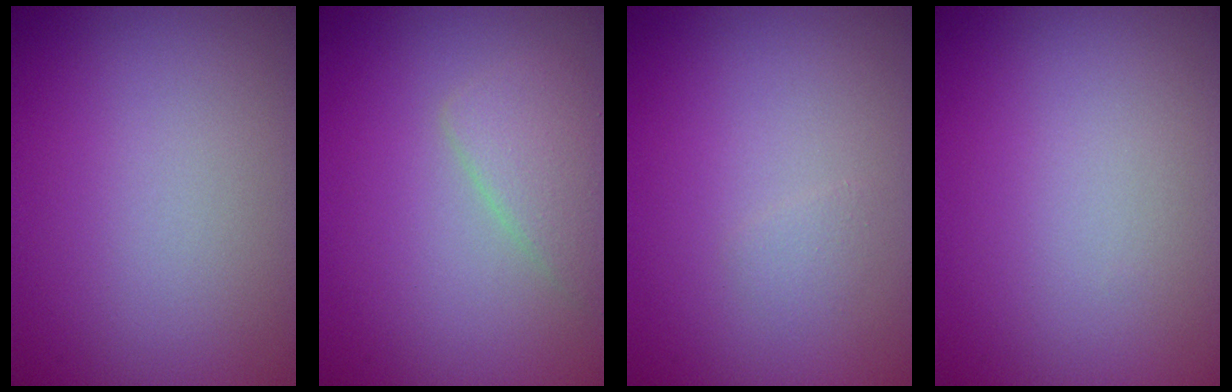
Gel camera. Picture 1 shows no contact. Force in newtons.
{"total": 2.5, "press": 2.5, "slide": 0.1}
{"total": 0.6, "press": 0.6, "slide": 0.1}
{"total": 0.0}